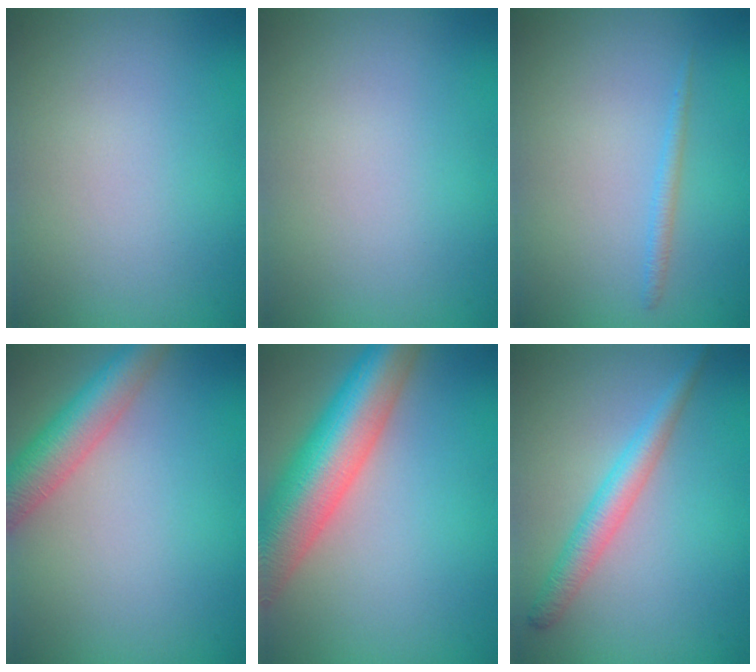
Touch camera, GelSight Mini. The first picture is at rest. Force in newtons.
{"total": 0.0}
{"total": 1.0, "press": 1.0, "slide": 0.1}
{"total": 5.0, "press": 4.9, "slide": 0.2}
{"total": 10.4, "press": 10.4, "slide": 0.7}
{"total": 3.0, "press": 3.0, "slide": 0.1}